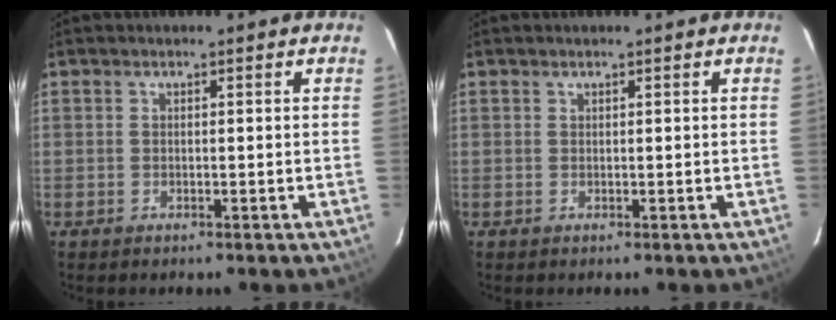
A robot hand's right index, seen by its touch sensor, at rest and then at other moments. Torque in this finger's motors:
{"motor_torque": [-0.07, -0.11, -0.11, 0.00]}